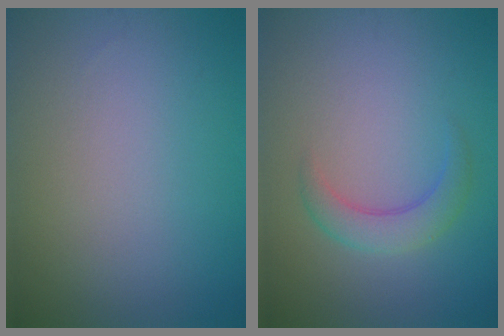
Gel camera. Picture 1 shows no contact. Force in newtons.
{"total": 2.8, "press": 2.7, "slide": 0.2}